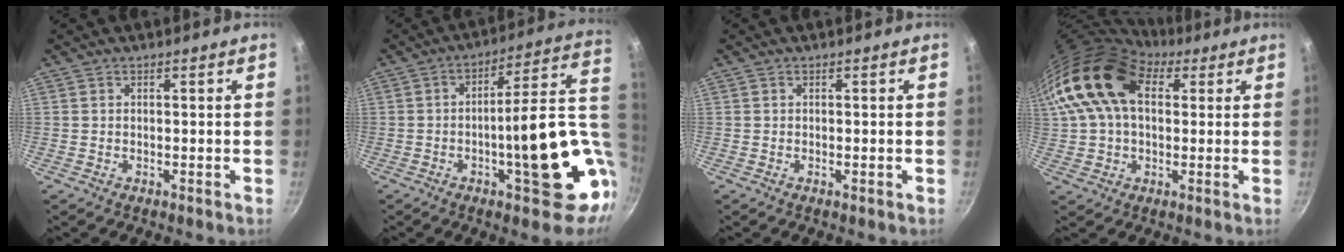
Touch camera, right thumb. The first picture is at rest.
{"total": 22.1, "force": [-3.6, 7.5, 20.5], "torque": [-0.245, 0.030, -0.047]}
{"total": 0.6, "force": [-0.2, 0.2, 0.6], "torque": [-0.009, 0.001, -0.003]}
{"total": 18.5, "force": [5.3, 12.4, 12.7], "torque": [-0.236, 0.023, 0.080]}